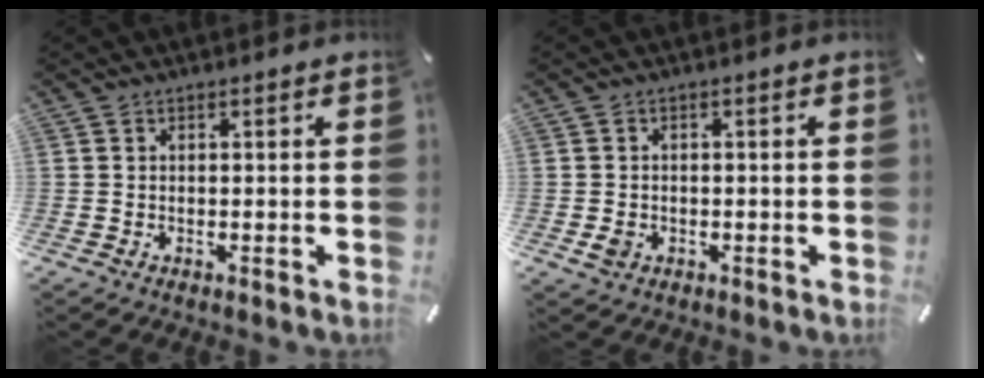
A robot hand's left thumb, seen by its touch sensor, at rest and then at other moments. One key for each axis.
{"total": 2.6, "fx": -0.8, "fy": 2.1, "fz": 1.3, "tx": -0.022, "ty": 0.004, "tz": -0.013}